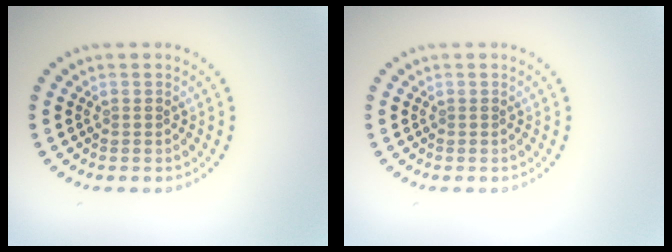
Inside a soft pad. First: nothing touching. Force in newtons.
{"total": 0.0}